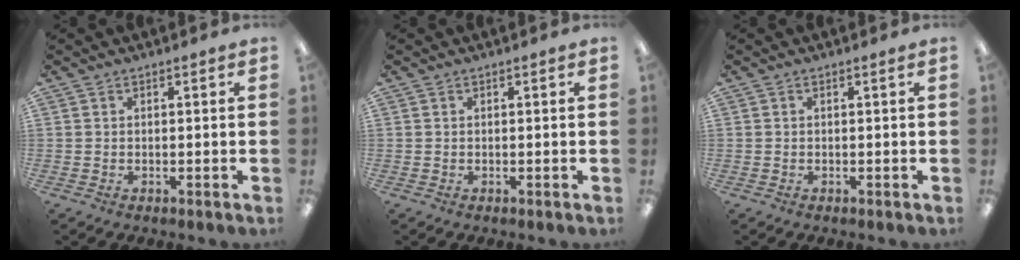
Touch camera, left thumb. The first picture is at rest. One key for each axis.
{"total": 0.0}
{"total": 0.0}